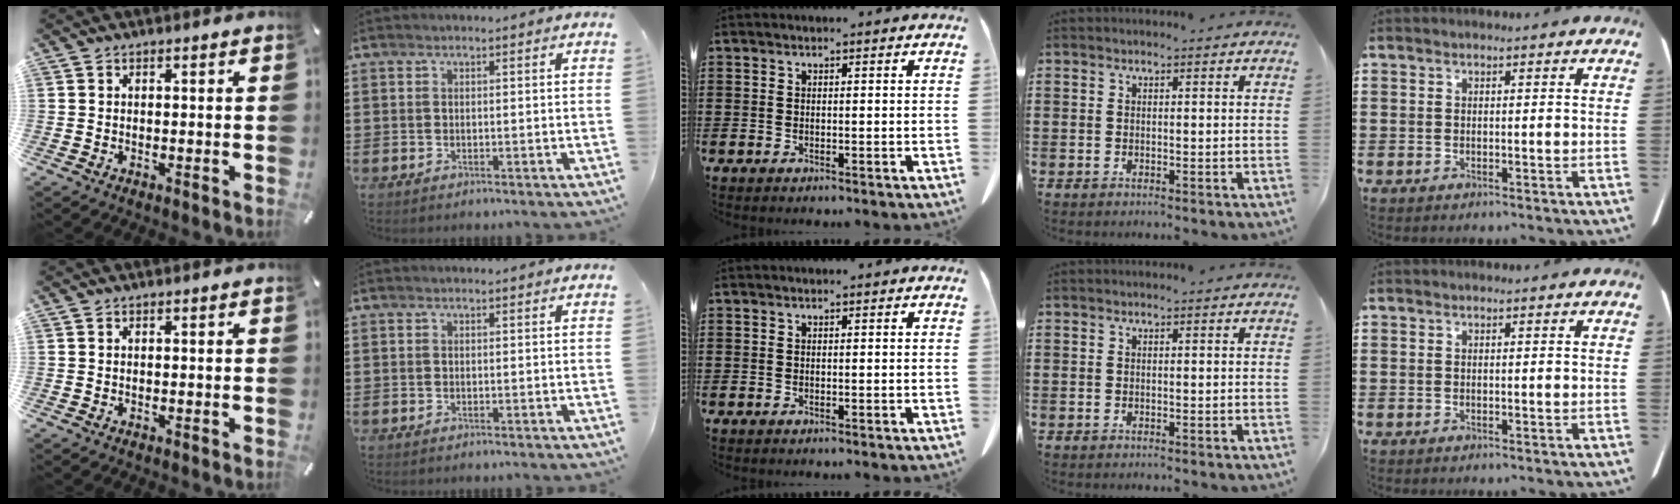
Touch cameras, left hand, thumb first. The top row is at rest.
{}